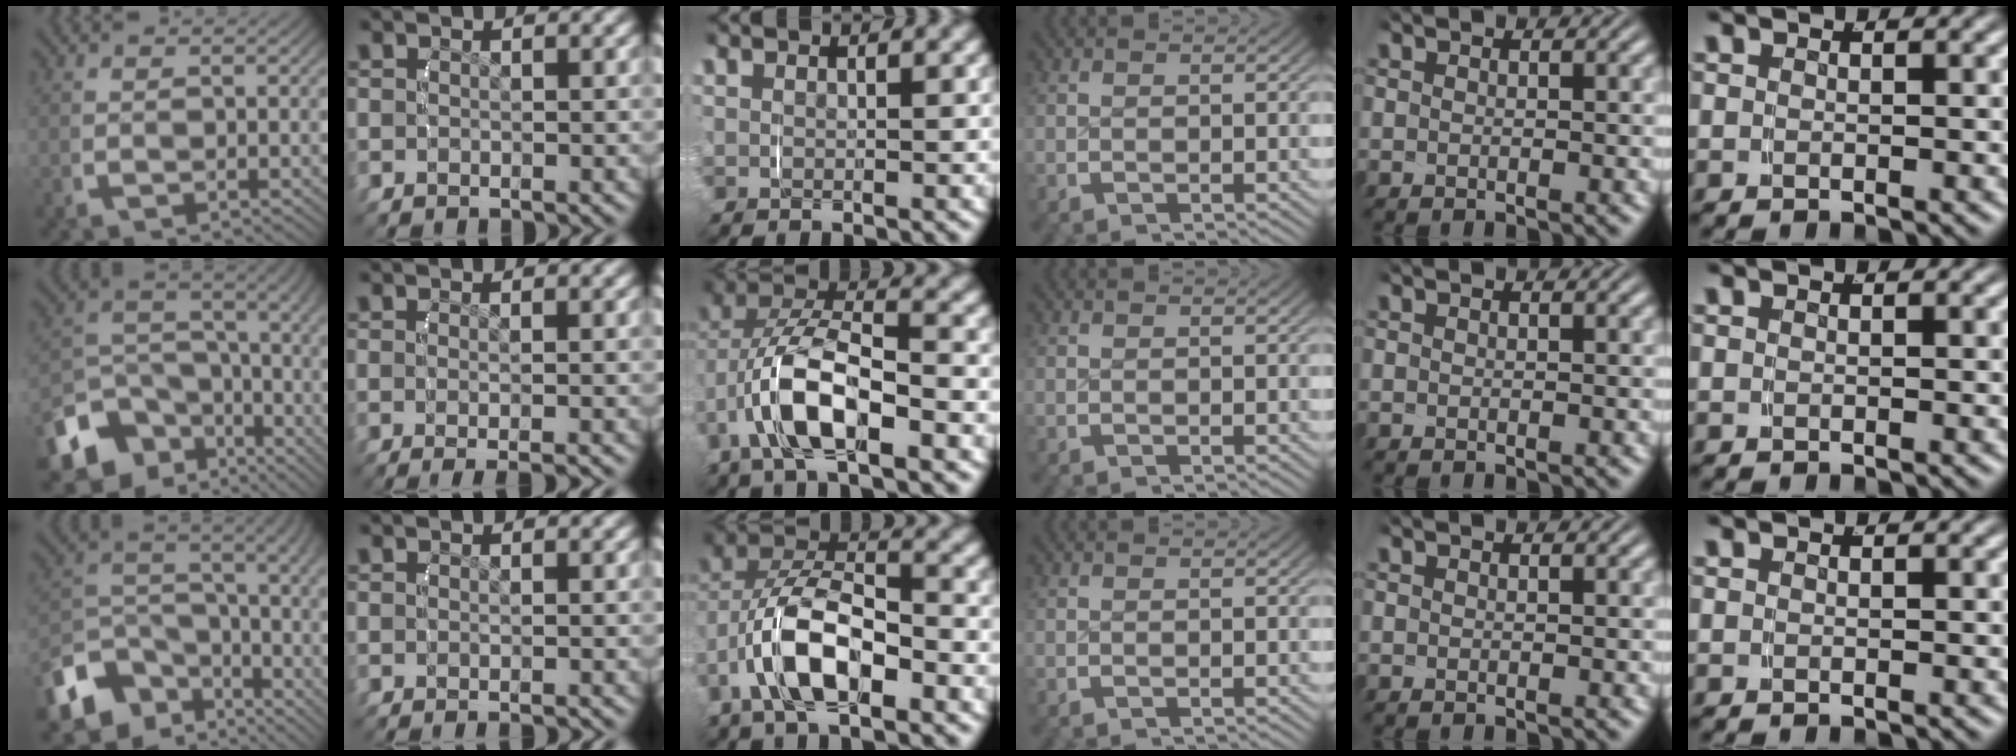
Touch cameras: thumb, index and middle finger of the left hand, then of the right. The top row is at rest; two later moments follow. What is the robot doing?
{"motion": "grasp_and_lifting", "object": "towel"}